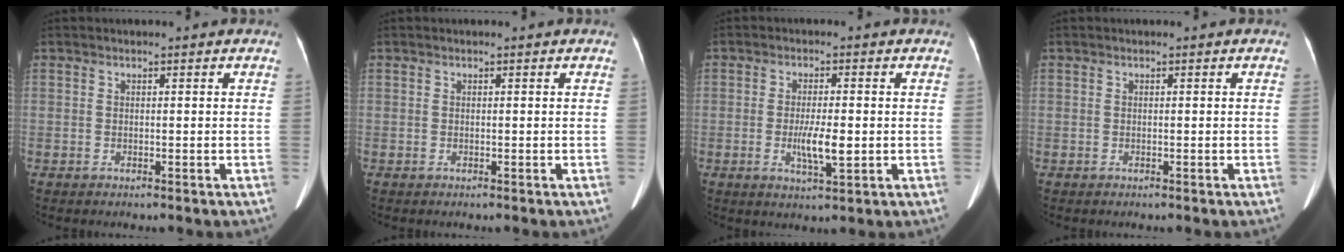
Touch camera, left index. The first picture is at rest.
{"total": 0.0}
{"total": 4.8, "force": [-0.7, 0.9, 4.6], "torque": [-0.090, -0.007, -0.012]}
{"total": 0.0}